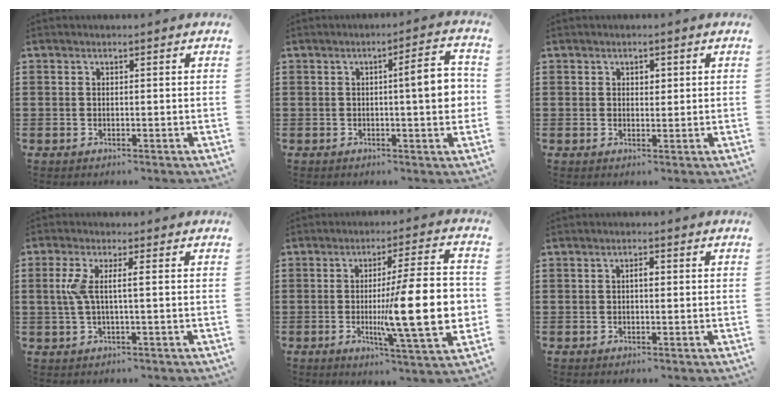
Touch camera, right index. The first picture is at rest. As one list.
[{"total": 7.3, "force": [0.3, 1.2, 7.2], "torque": [-0.102, -0.007, -0.001]}, {"total": 1.2, "force": [0.6, 0.8, 0.6], "torque": [-0.014, 0.007, 0.010]}, {"total": 4.3, "force": [0.1, 0.3, 4.3], "torque": [-0.104, -0.010, -0.009]}, {"total": 18.1, "force": [-1.9, 3.7, 17.6], "torque": [-0.269, -0.018, -0.029]}, {"total": 1.5, "force": [0.0, 0.5, 1.4], "torque": [-0.026, 0.002, -0.002]}]